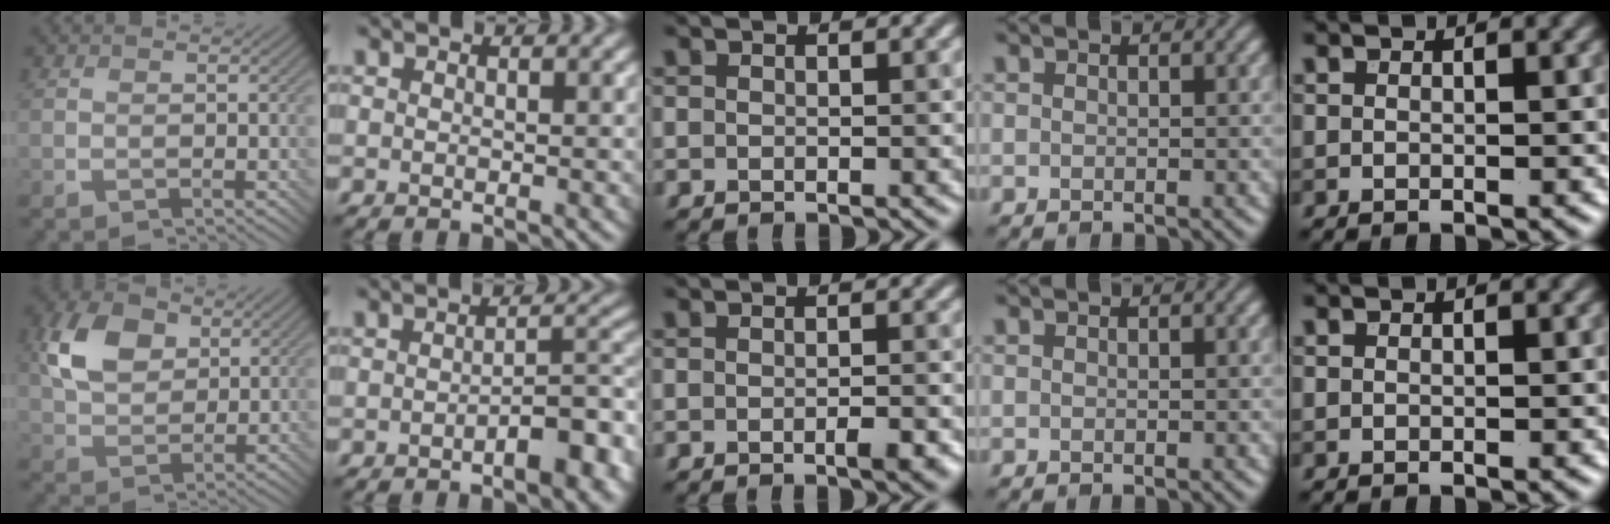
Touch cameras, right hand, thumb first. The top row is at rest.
{"thumb": {"total": 7.8, "force": [2.7, 5.2, 5.1], "torque": [-0.118, 0.010, 0.046]}, "index": {"total": 4.8, "force": [-2.2, 1.6, 4.0], "torque": [-0.054, 0.011, -0.032]}, "middle": {"total": 1.6, "force": [-0.7, 0.3, 1.4], "torque": [-0.019, -0.002, -0.011]}}